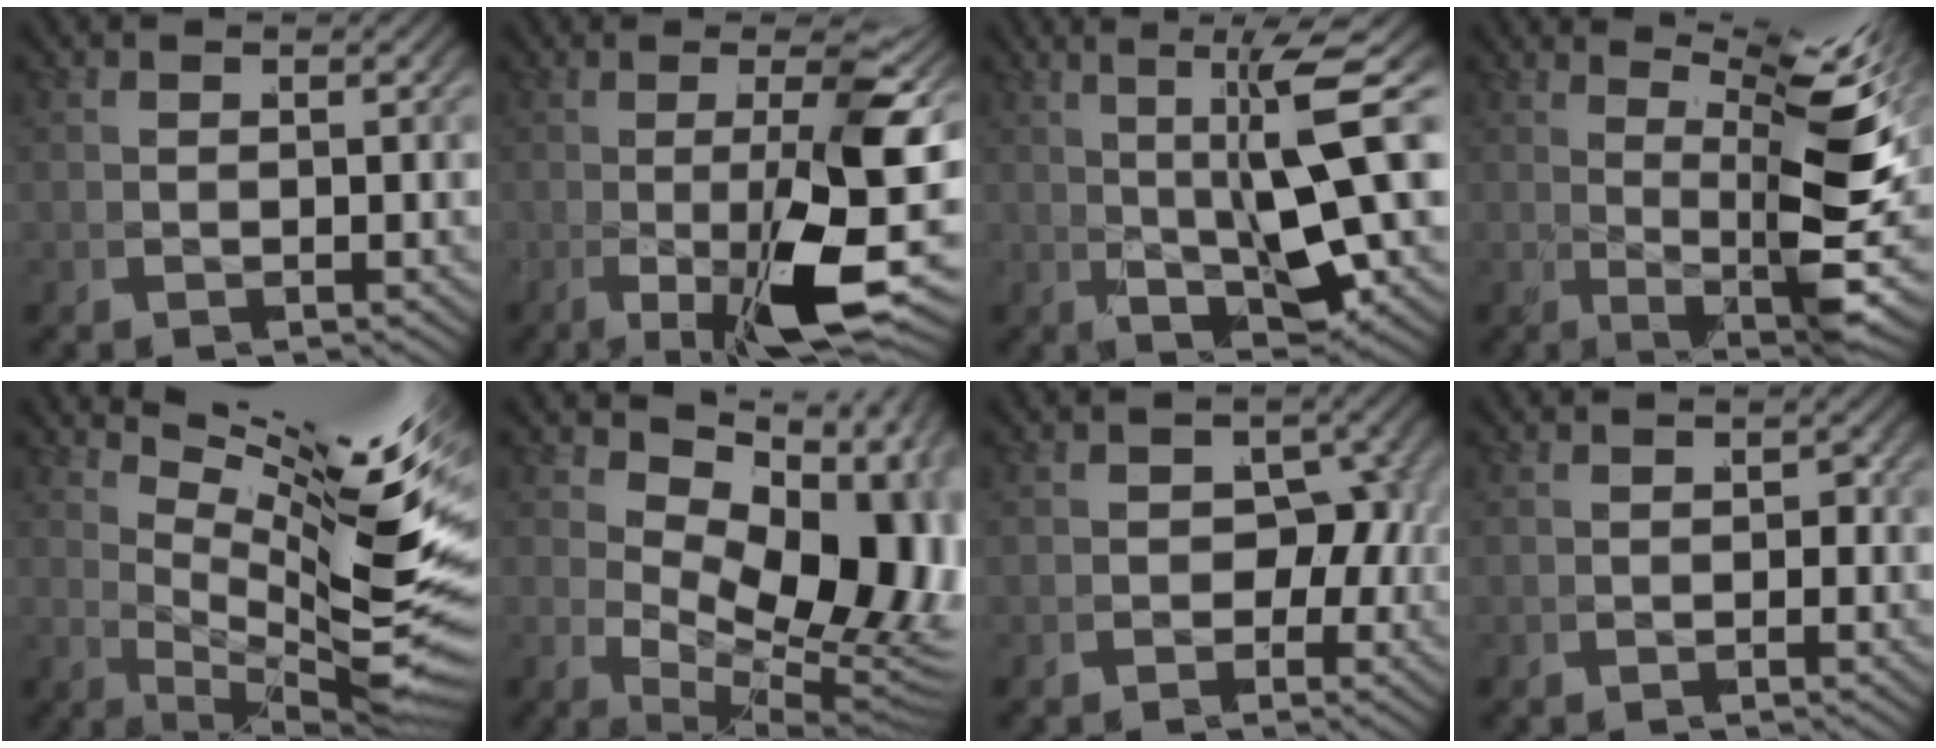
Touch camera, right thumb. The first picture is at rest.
{"total": 11.6, "force": [-1.5, 2.7, 11.2], "torque": [-0.174, -0.003, -0.022]}
{"total": 7.7, "force": [1.4, 2.2, 7.3], "torque": [-0.108, 0.006, 0.019]}
{"total": 10.3, "force": [1.8, 2.3, 9.9], "torque": [-0.138, 0.003, 0.025]}
{"total": 10.2, "force": [3.4, 2.9, 9.2], "torque": [-0.129, -0.002, 0.050]}
{"total": 15.0, "force": [2.2, 8.9, 11.8], "torque": [-0.175, -0.023, 0.041]}
{"total": 3.5, "force": [-1.0, 3.1, 1.3], "torque": [-0.032, -0.016, -0.015]}
{"total": 0.8, "force": [-0.5, 0.6, -0.1], "torque": [0.000, 0.000, -0.013]}